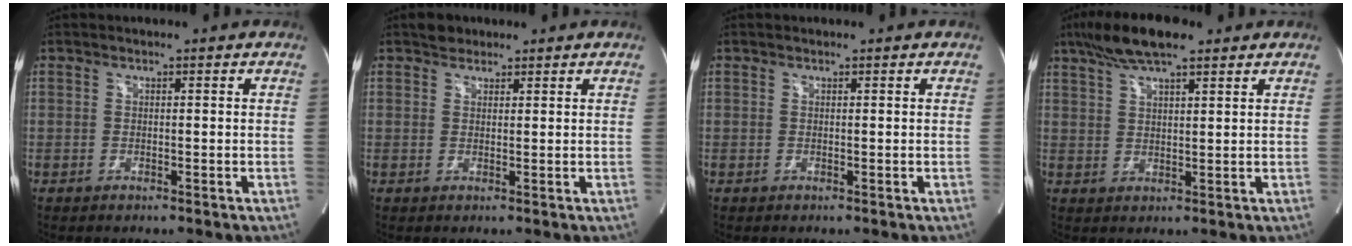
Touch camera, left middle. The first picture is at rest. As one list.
[{"total": 2.0, "force": [1.5, 1.3, 0.3], "torque": [-0.004, 0.009, 0.022]}, {"total": 0.0}, {"total": 9.2, "force": [6.6, 2.0, 6.1], "torque": [-0.116, 0.023, 0.115]}]